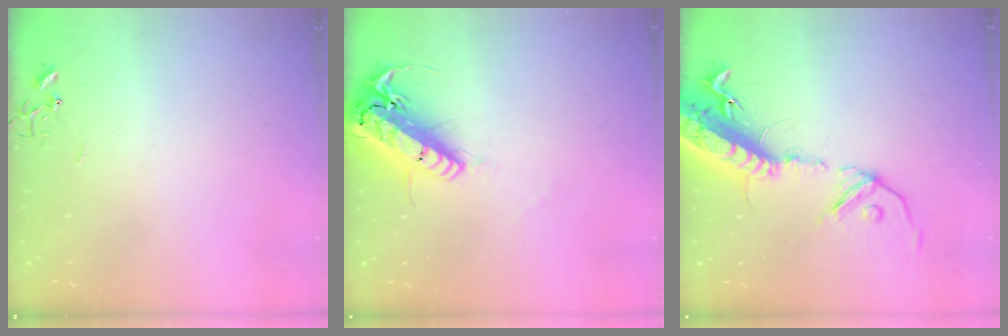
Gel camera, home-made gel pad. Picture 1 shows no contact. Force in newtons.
{"total": 20.0, "press": 19.6, "slide": 4.1}
{"total": 21.7, "press": 21.1, "slide": 5.1}